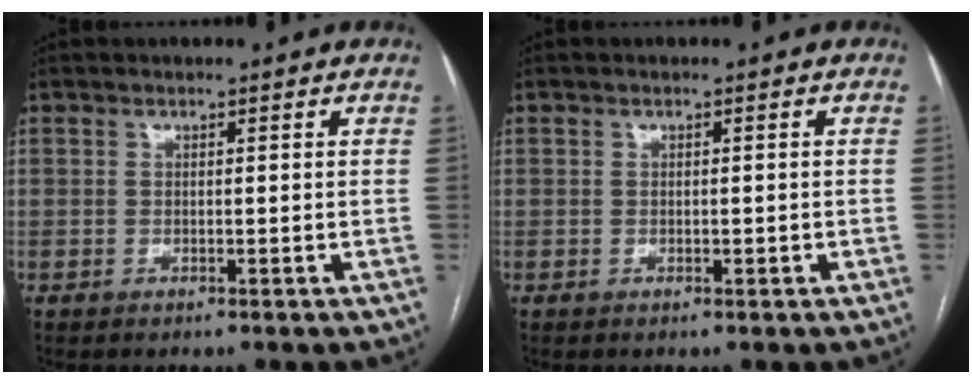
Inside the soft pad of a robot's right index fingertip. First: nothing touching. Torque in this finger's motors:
{"motor_torque": [-0.07, 0.04, -0.05, 0.00]}